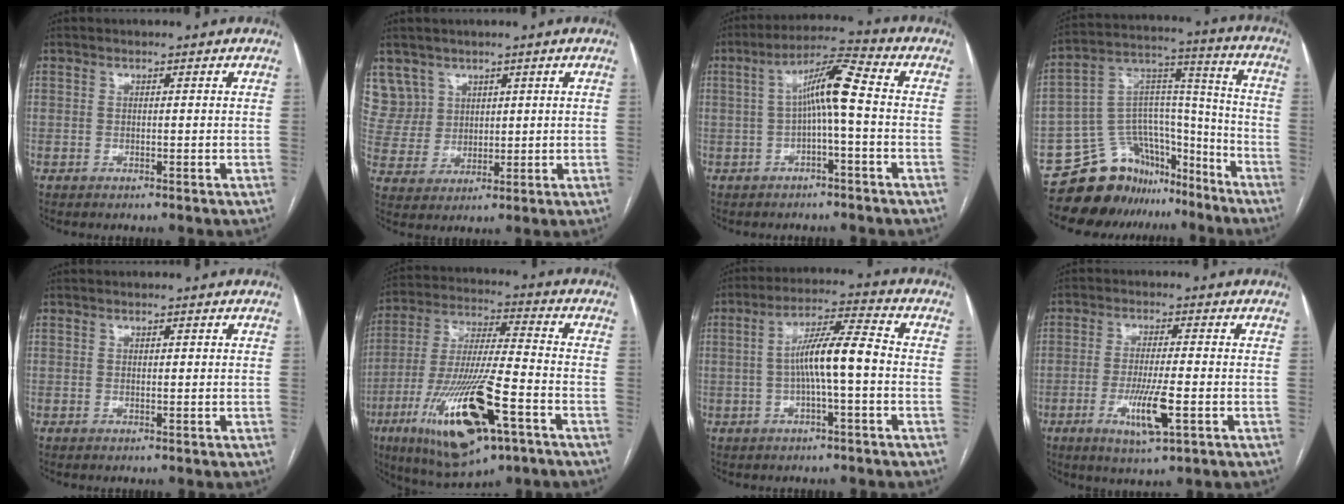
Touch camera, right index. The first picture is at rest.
{"total": 7.3, "force": [4.5, 5.8, -0.2], "torque": [0.003, 0.017, 0.103]}
{"total": 7.6, "force": [-0.2, 0.4, 7.6], "torque": [-0.134, 0.029, -0.005]}
{"total": 15.4, "force": [-12.6, 8.2, 3.2], "torque": [-0.048, 0.085, -0.204]}
{"total": 0.6, "force": [0.2, 0.2, 0.5], "torque": [-0.007, 0.000, 0.003]}
{"total": 20.2, "force": [-9.0, 3.8, 17.7], "torque": [-0.361, -0.033, -0.150]}
{"total": 8.7, "force": [-0.9, 0.6, 8.6], "torque": [-0.155, 0.021, -0.020]}
{"total": 7.3, "force": [-2.5, 0.6, 6.9], "torque": [-0.131, -0.015, -0.040]}